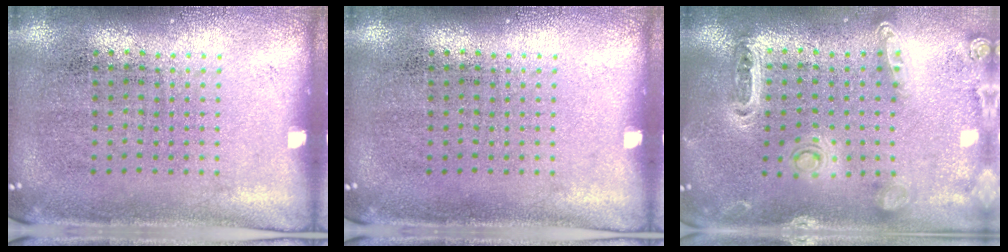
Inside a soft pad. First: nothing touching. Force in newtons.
{"total": 0.0}
{"total": 1.3, "press": 1.3, "slide": 0.3}